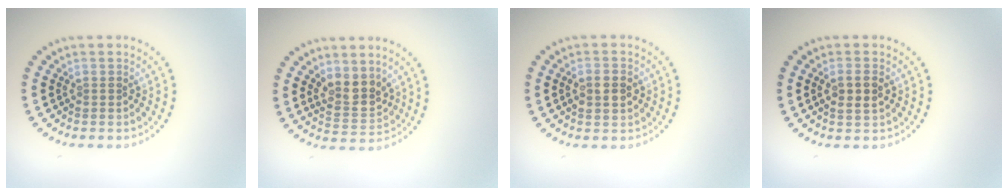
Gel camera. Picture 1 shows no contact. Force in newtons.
{"total": 3.2, "press": 2.9, "slide": 1.2}
{"total": 2.3, "press": 2.3, "slide": 0.3}
{"total": 2.2, "press": 2.2, "slide": 0.4}